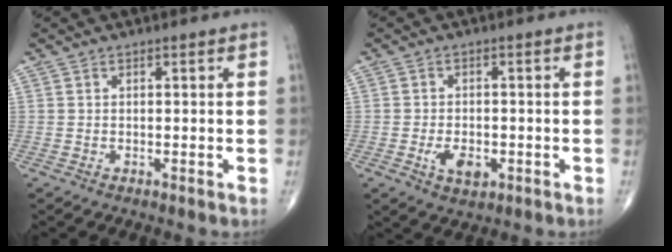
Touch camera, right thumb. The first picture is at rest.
{"total": 7.5, "force": [-2.2, 4.3, 5.8], "torque": [-0.087, -0.001, -0.030]}